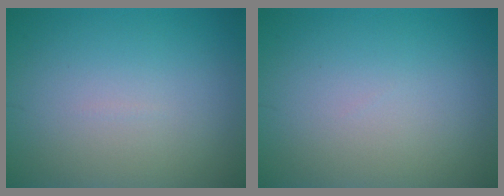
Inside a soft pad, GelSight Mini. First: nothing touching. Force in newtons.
{"total": 0.0}